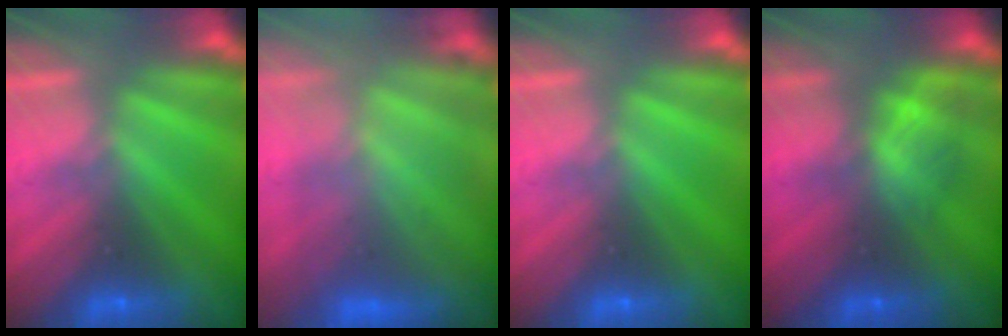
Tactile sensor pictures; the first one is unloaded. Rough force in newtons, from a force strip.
{"total": 7.3}
{"total": 0.0}
{"total": 2.3}